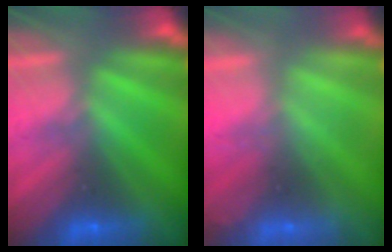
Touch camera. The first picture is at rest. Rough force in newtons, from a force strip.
{"total": 2.1}